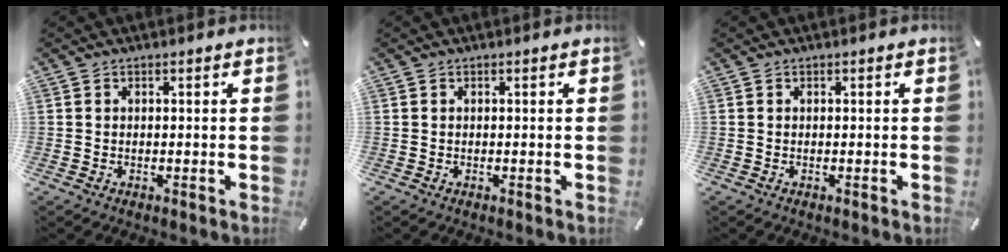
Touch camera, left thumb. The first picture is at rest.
{"total": 0.0}
{"total": 0.0}